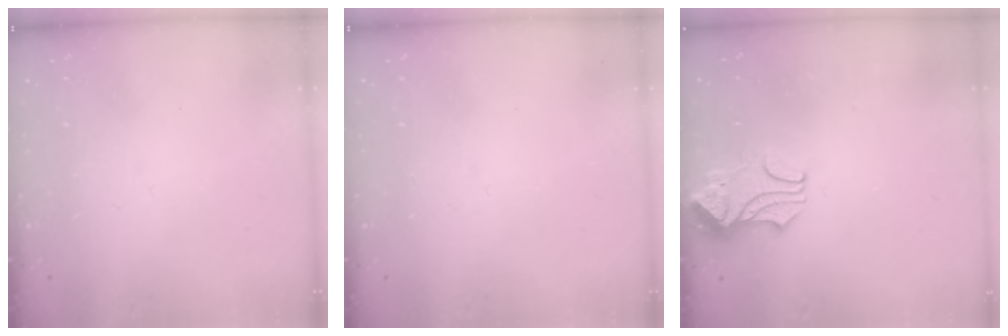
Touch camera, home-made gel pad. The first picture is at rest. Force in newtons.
{"total": 0.0}
{"total": 2.3, "press": 2.2, "slide": 0.7}